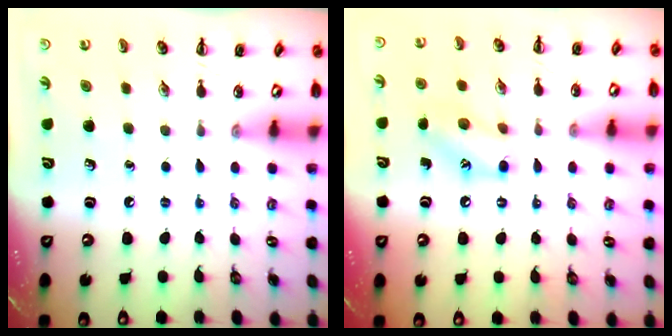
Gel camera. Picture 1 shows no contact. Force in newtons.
{"total": 11.4, "press": 11.3, "slide": 1.8}